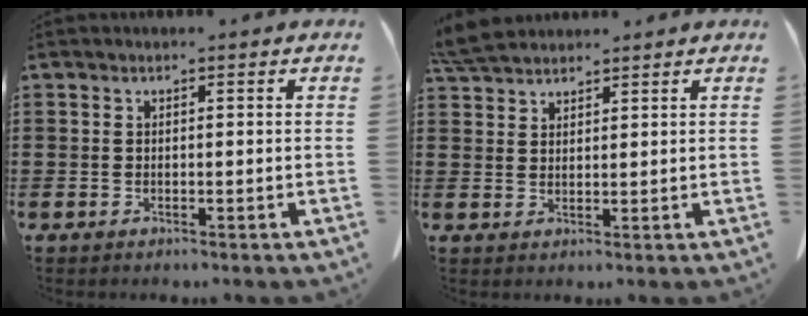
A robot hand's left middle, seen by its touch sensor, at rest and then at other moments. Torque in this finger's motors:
{"motor_torque": [0.35, 0.21, 0.08, 0.03]}